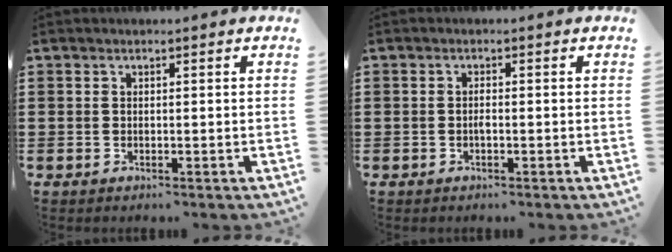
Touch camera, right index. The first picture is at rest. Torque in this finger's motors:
{"motor_torque": [0.34, -0.32, 0.03, 0.04]}